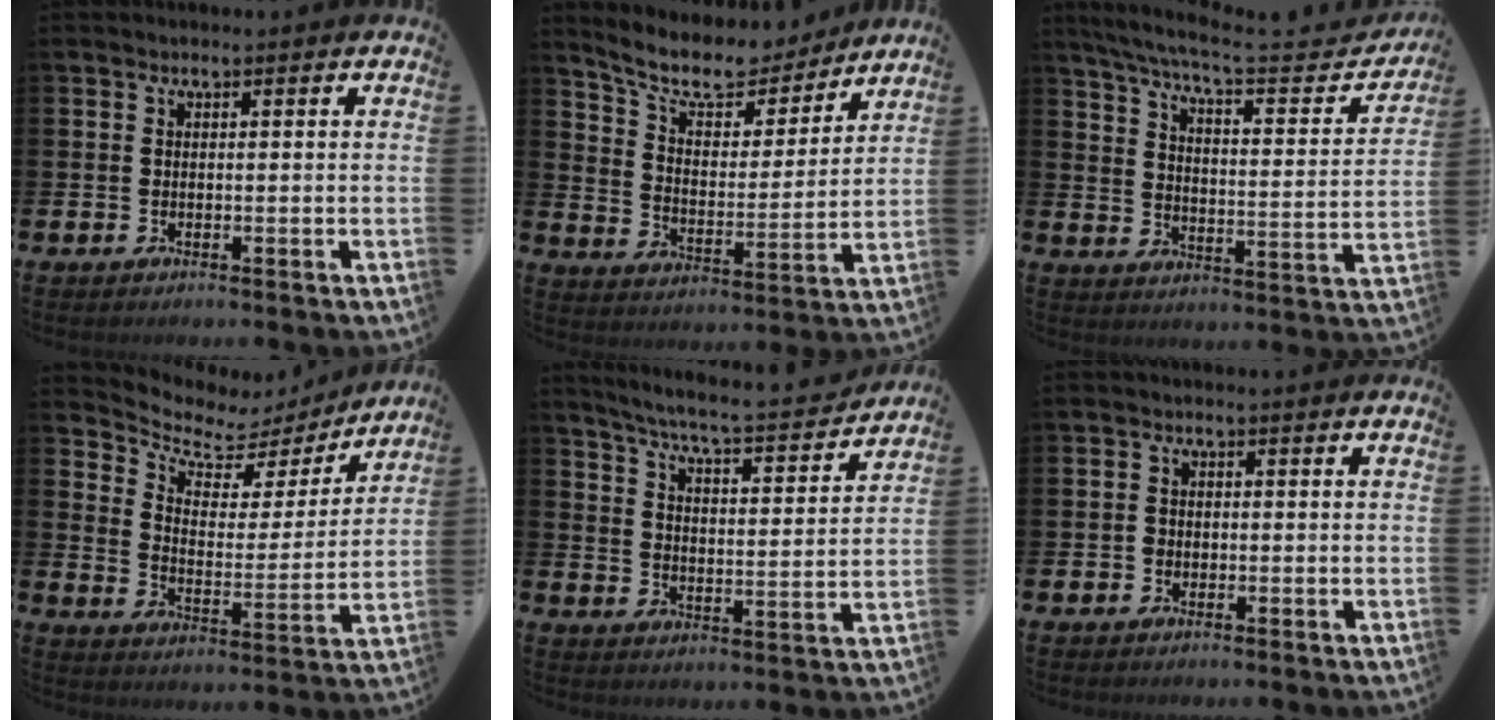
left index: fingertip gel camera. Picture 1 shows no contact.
{"total": 9.7, "force": [8.6, 3.2, 2.9], "torque": [-0.083, -0.058, 0.150]}
{"total": 6.6, "force": [5.7, 0.7, 3.1], "torque": [-0.076, -0.050, 0.089]}
{"total": 6.0, "force": [5.0, 2.8, 1.7], "torque": [-0.057, -0.042, 0.077]}
{"total": 6.2, "force": [5.8, -0.1, 2.2], "torque": [-0.066, -0.047, 0.094]}
{"total": 1.2, "force": [-0.4, 1.1, 0.2], "torque": [0.000, 0.004, -0.012]}